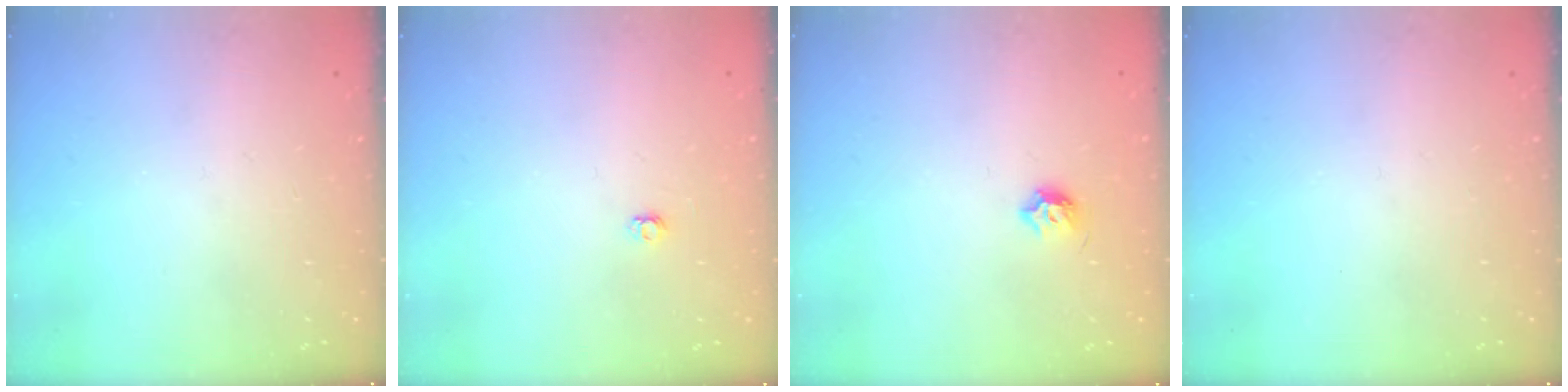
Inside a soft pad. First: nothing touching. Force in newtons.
{"total": 2.9, "press": 2.9, "slide": 0.3}
{"total": 5.7, "press": 5.6, "slide": 1.0}
{"total": 0.0}